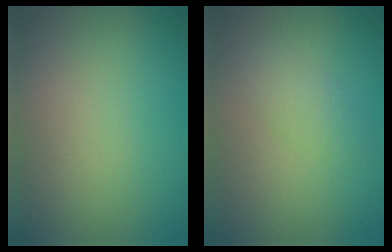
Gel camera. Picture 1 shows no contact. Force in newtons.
{"total": 2.0, "press": 2.0, "slide": 0.2}